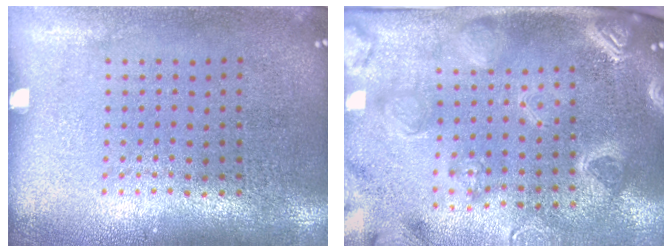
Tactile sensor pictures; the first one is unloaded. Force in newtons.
{"total": 3.8, "press": 3.0, "slide": 2.2}